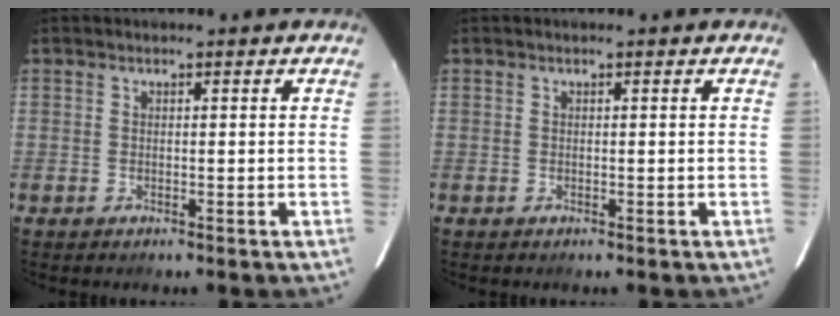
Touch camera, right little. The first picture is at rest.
{"total": 0.0}